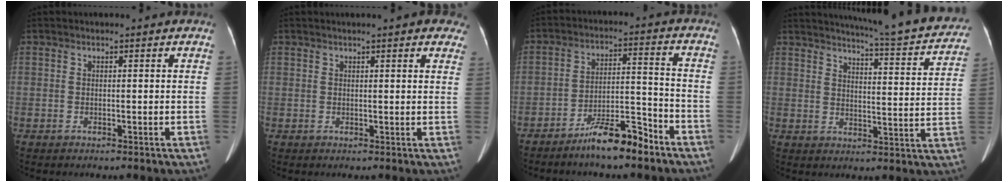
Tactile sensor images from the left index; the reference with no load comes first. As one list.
[{"total": 6.0, "force": [4.4, 1.3, 3.8], "torque": [-0.033, 0.016, 0.041]}, {"total": 8.7, "force": [-6.9, 1.3, 5.1], "torque": [-0.086, 0.008, -0.120]}, {"total": 18.8, "force": [17.3, 1.3, 7.2], "torque": [-0.094, -0.050, 0.203]}]